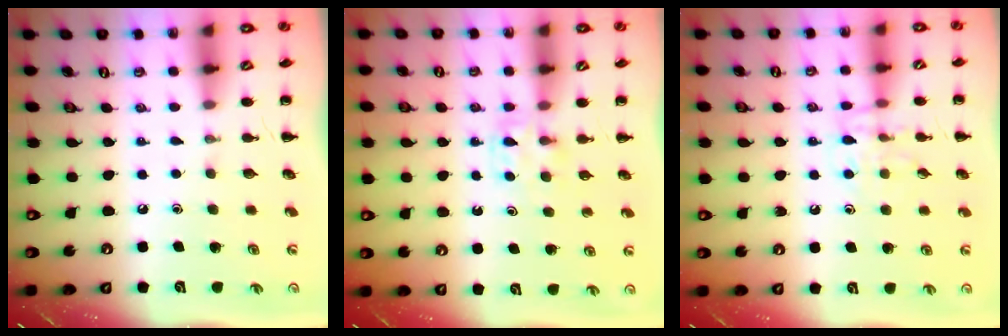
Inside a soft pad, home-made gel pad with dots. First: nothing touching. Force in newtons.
{"total": 3.7, "press": 3.5, "slide": 1.3}
{"total": 9.8, "press": 9.8, "slide": 1.1}